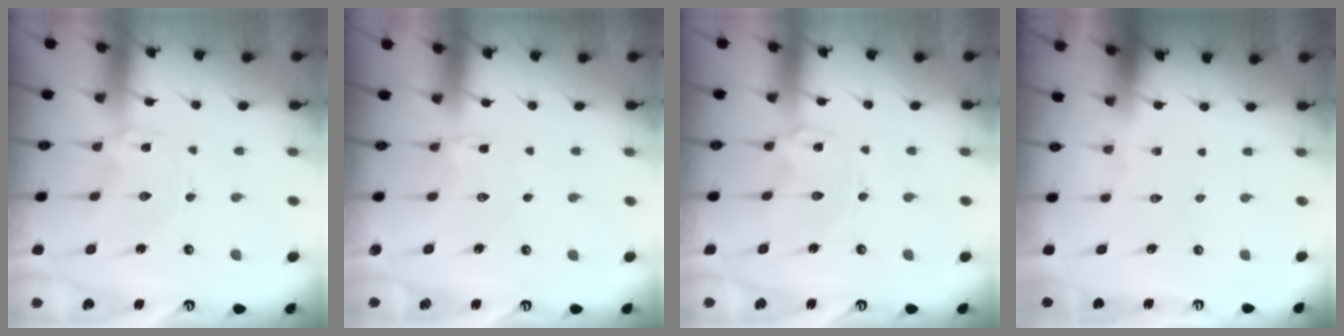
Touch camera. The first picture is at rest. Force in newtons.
{"total": 2.1, "press": 2.1, "slide": 0.2}
{"total": 0.9, "press": 0.8, "slide": 0.2}
{"total": 0.0}